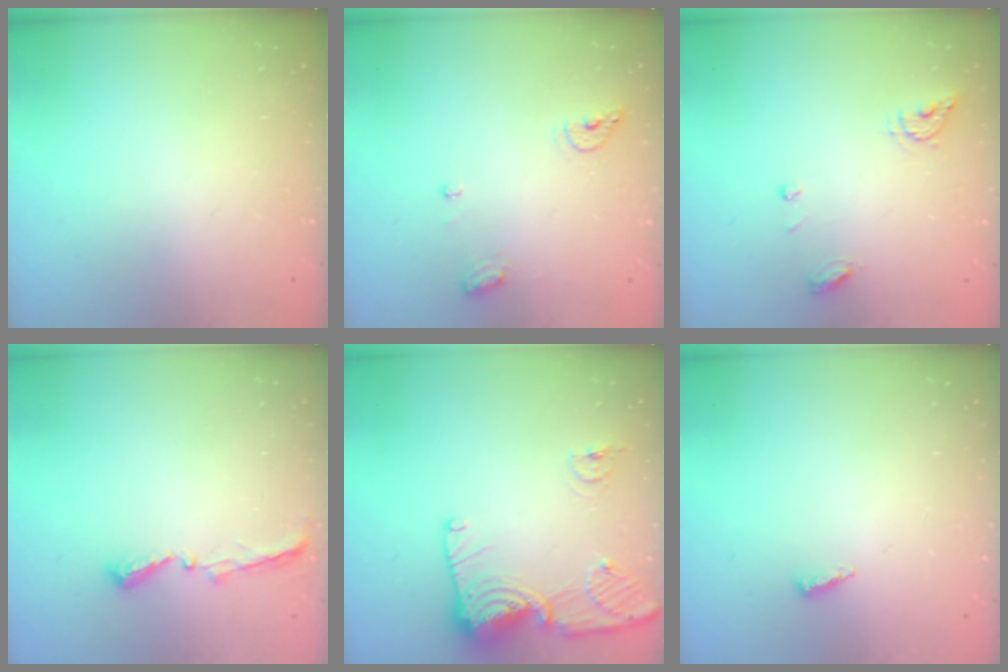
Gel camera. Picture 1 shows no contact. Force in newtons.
{"total": 6.6, "press": 6.5, "slide": 1.0}
{"total": 6.2, "press": 6.2, "slide": 0.5}
{"total": 5.5, "press": 5.5, "slide": 0.5}
{"total": 14.2, "press": 14.1, "slide": 1.6}
{"total": 3.7, "press": 3.6, "slide": 0.4}